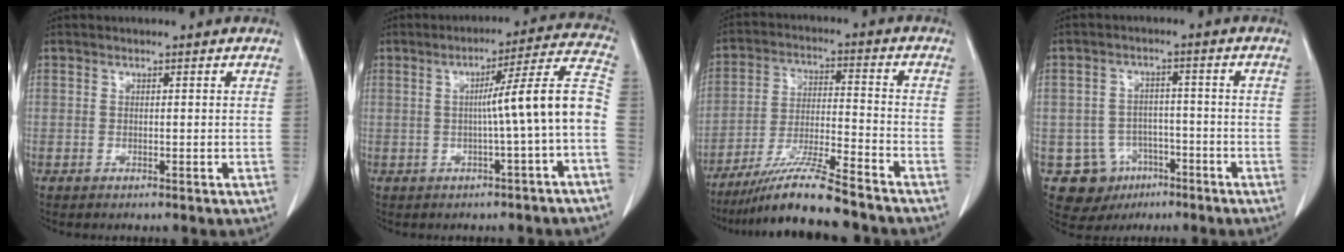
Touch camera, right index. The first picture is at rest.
{"total": 10.2, "force": [-1.7, -1.3, 9.9], "torque": [-0.135, 0.025, -0.024]}
{"total": 12.8, "force": [-10.7, -0.2, 7.0], "torque": [-0.124, -0.016, -0.186]}
{"total": 8.3, "force": [-3.8, 7.4, 1.0], "torque": [-0.021, 0.011, -0.045]}